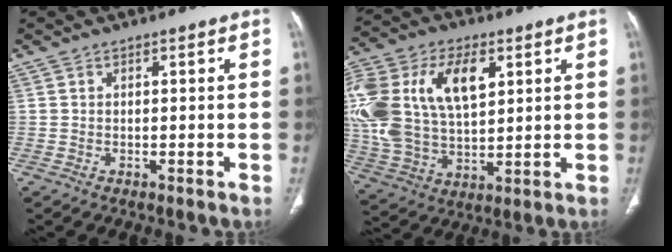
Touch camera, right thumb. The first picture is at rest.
{"total": 25.4, "force": [7.2, 15.0, 19.2], "torque": [-0.424, 0.014, 0.138]}